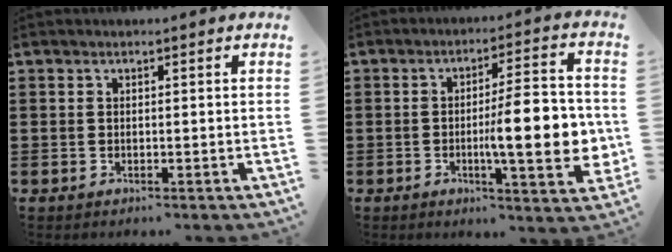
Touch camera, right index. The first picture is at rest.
{"total": 11.6, "force": [-1.4, 2.8, 11.1], "torque": [-0.146, -0.012, -0.027]}